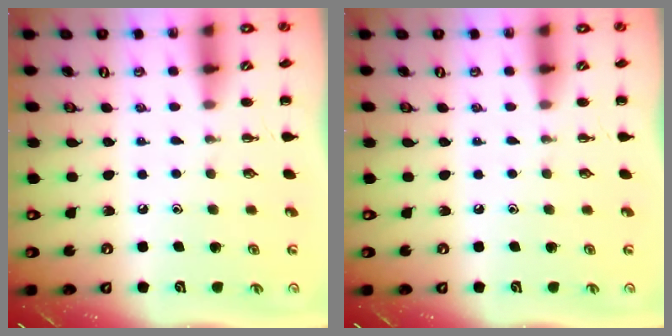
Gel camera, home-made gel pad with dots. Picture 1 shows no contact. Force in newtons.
{"total": 0.0}